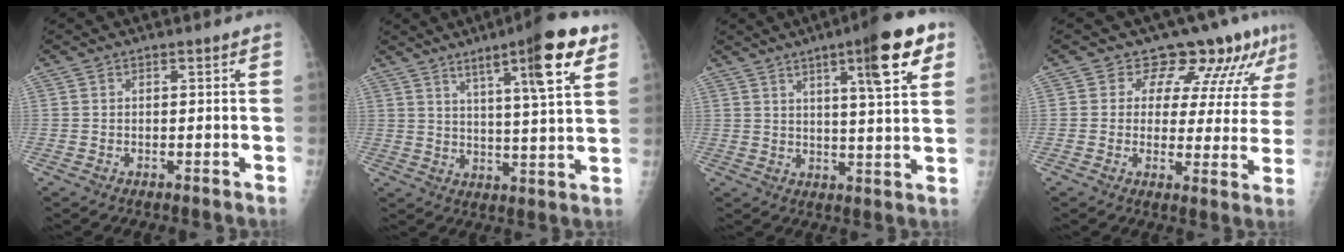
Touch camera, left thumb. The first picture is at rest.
{"total": 13.8, "force": [7.5, 1.7, 11.4], "torque": [-0.163, -0.032, 0.111]}
{"total": 13.4, "force": [6.6, 2.7, 11.3], "torque": [-0.145, -0.022, 0.091]}
{"total": 10.1, "force": [7.9, 4.8, 4.1], "torque": [-0.026, -0.047, 0.086]}